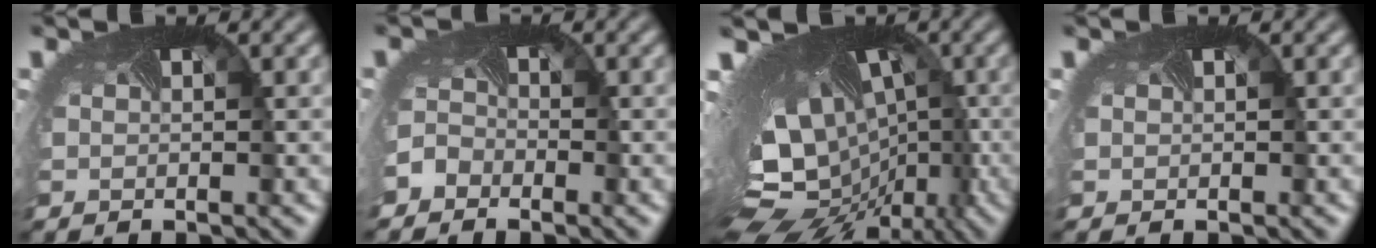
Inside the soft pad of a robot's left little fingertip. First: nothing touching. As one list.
[{"total": 2.4, "force": [-2.0, 1.2, 0.0], "torque": [-0.006, -0.008, -0.042]}, {"total": 17.6, "force": [-3.2, 11.3, 13.1], "torque": [-0.196, 0.020, -0.041]}, {"total": 0.0}]